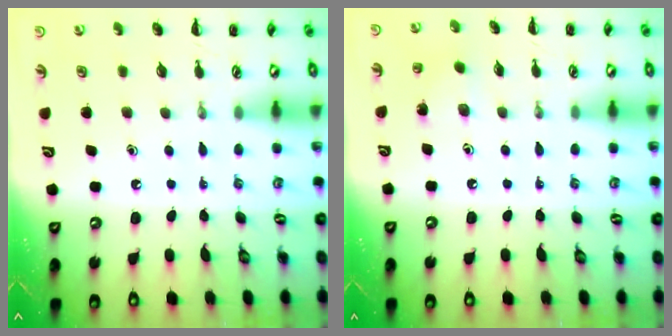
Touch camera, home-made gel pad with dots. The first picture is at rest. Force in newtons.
{"total": 4.9, "press": 4.7, "slide": 1.5}